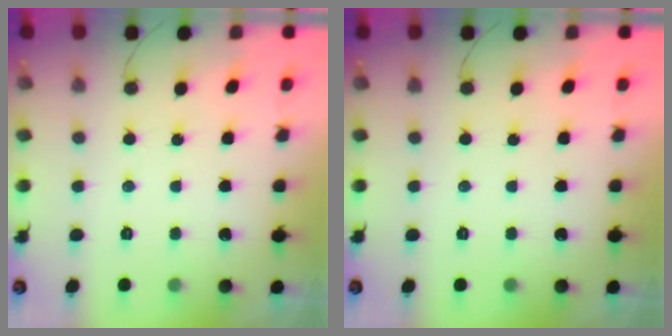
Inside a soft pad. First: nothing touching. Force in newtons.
{"total": 0.0}